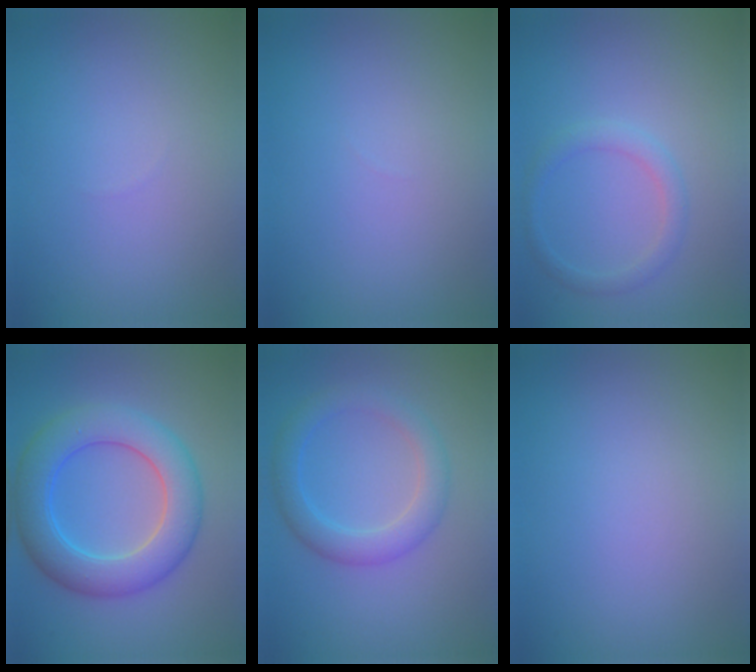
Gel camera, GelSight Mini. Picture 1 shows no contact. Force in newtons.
{"total": 0.0}
{"total": 1.9, "press": 1.9, "slide": 0.1}
{"total": 7.4, "press": 7.4, "slide": 0.3}
{"total": 3.5, "press": 3.5, "slide": 0.2}
{"total": 0.0}